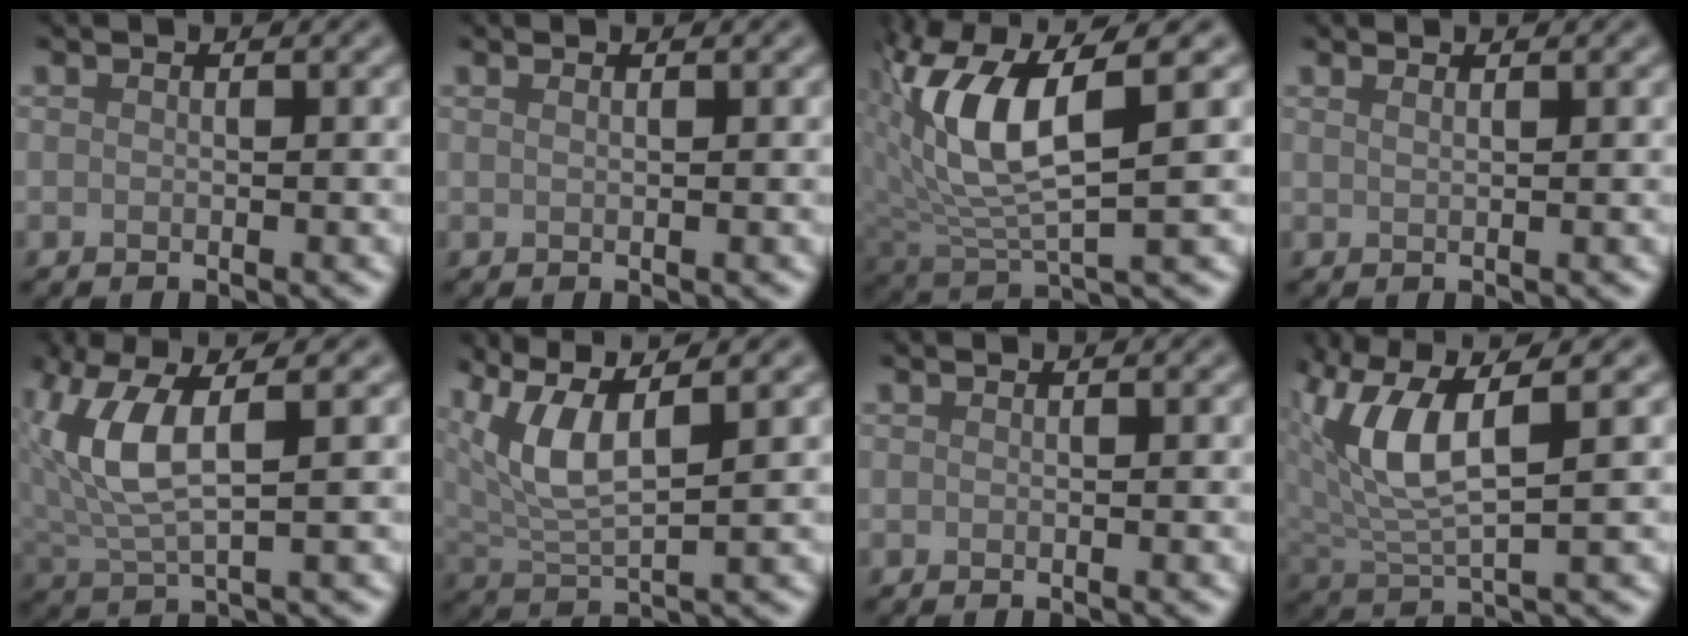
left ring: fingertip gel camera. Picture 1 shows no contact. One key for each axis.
{"total": 0.9, "fx": 0.6, "fy": 0.3, "fz": 0.5, "tx": -0.003, "ty": -0.003, "tz": 0.002}
{"total": 8.8, "fx": 2.3, "fy": 3.5, "fz": 7.8, "tx": -0.172, "ty": 0.000, "tz": 0.039}
{"total": 1.2, "fx": 0.9, "fy": 0.5, "fz": 0.7, "tx": -0.002, "ty": -0.003, "tz": 0.004}
{"total": 6.0, "fx": 1.4, "fy": 2.2, "fz": 5.4, "tx": -0.129, "ty": 0.002, "tz": 0.030}
{"total": 6.4, "fx": 2.7, "fy": 2.1, "fz": 5.4, "tx": -0.123, "ty": 0.005, "tz": 0.055}
{"total": 0.0}
{"total": 6.8, "fx": 2.1, "fy": 2.6, "fz": 5.9, "tx": -0.136, "ty": 0.001, "tz": 0.039}